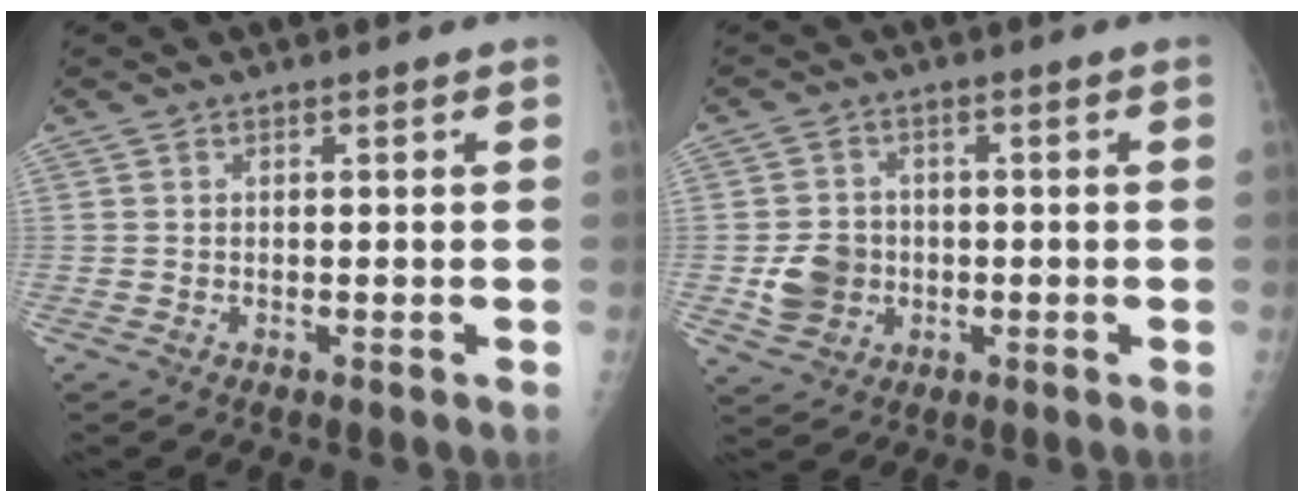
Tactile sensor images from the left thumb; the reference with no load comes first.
{"total": 6.7, "force": [-1.0, 5.9, 2.9], "torque": [-0.034, 0.008, -0.014]}